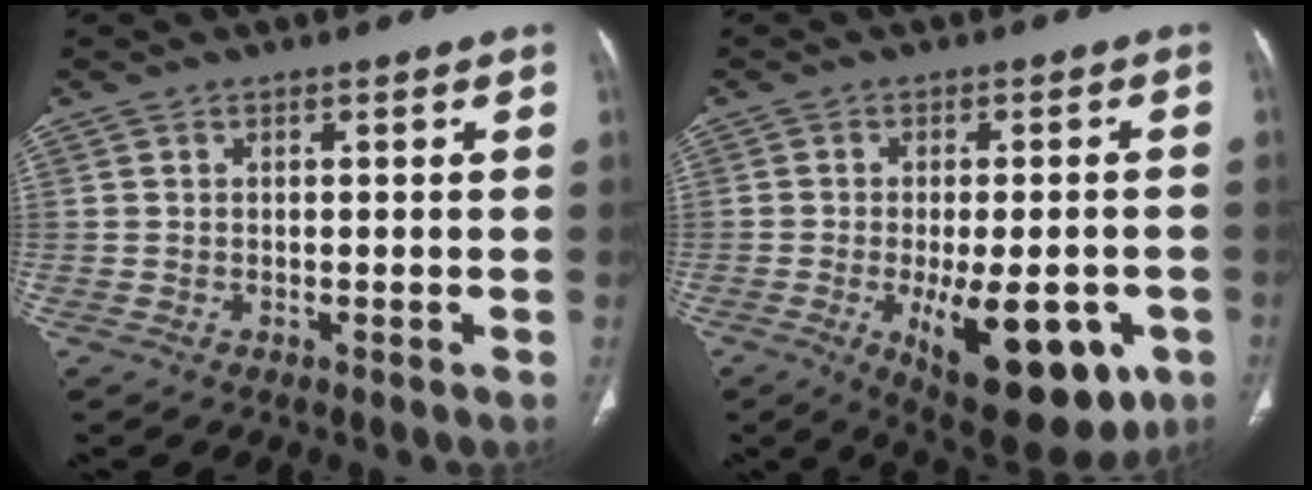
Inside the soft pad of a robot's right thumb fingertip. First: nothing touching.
{"total": 18.0, "force": [-6.4, 7.8, 14.9], "torque": [-0.172, 0.001, -0.069]}